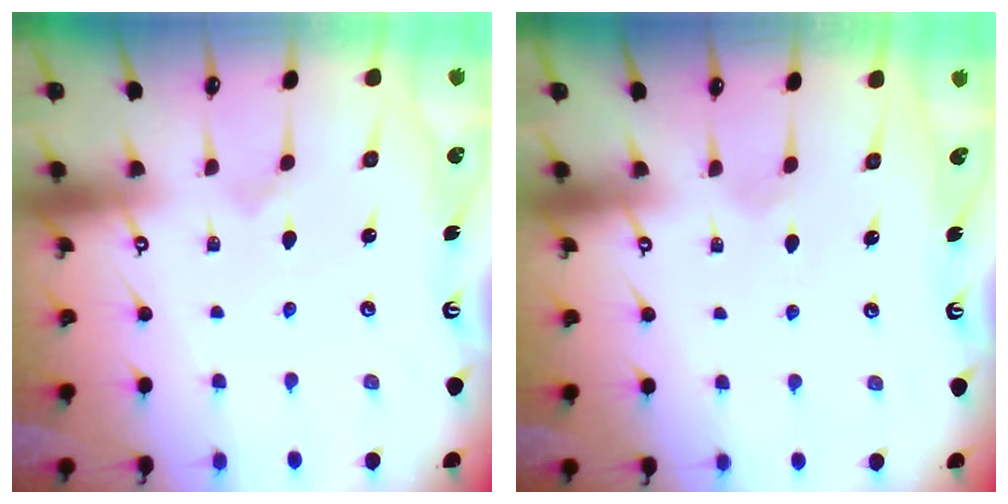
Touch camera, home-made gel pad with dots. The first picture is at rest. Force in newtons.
{"total": 1.5, "press": 1.4, "slide": 0.1}